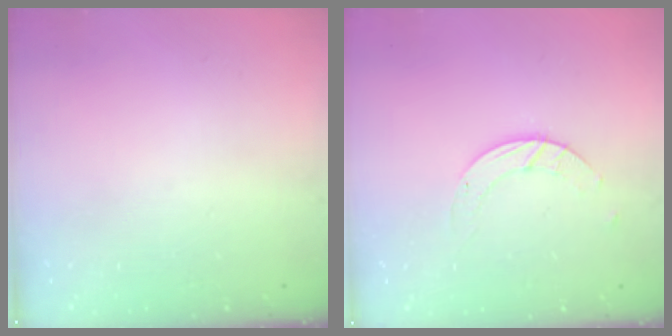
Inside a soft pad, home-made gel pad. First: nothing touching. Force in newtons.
{"total": 2.8, "press": 2.8, "slide": 0.3}